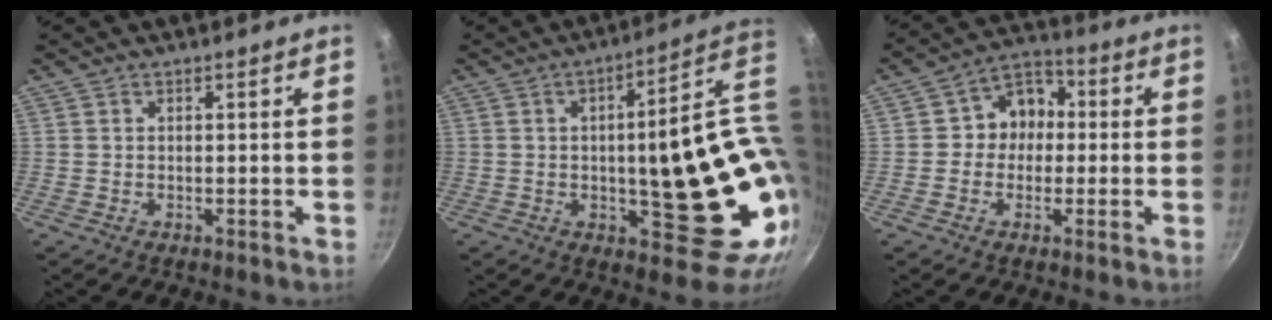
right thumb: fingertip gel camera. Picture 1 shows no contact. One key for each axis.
{"total": 24.6, "fx": 2.3, "fy": 8.6, "fz": 23.0, "tx": -0.263, "ty": -0.018, "tz": 0.045}
{"total": 8.5, "fx": -0.1, "fy": 7.4, "fz": 4.2, "tx": -0.013, "ty": 0.024, "tz": -0.018}